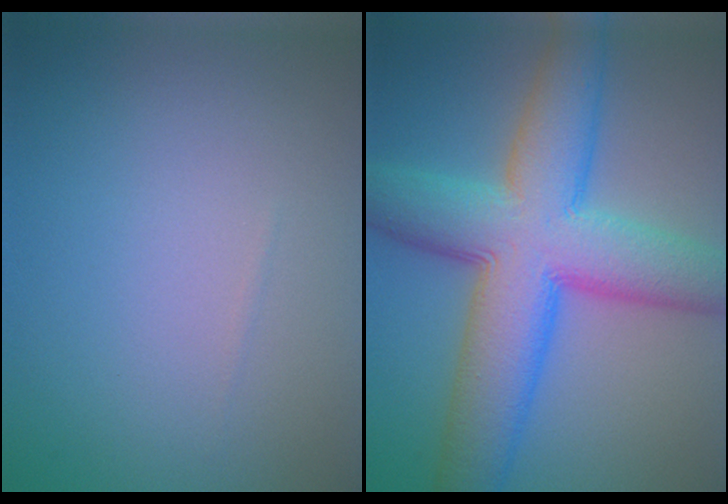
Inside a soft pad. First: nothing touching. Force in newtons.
{"total": 11.6, "press": 11.6, "slide": 0.3}